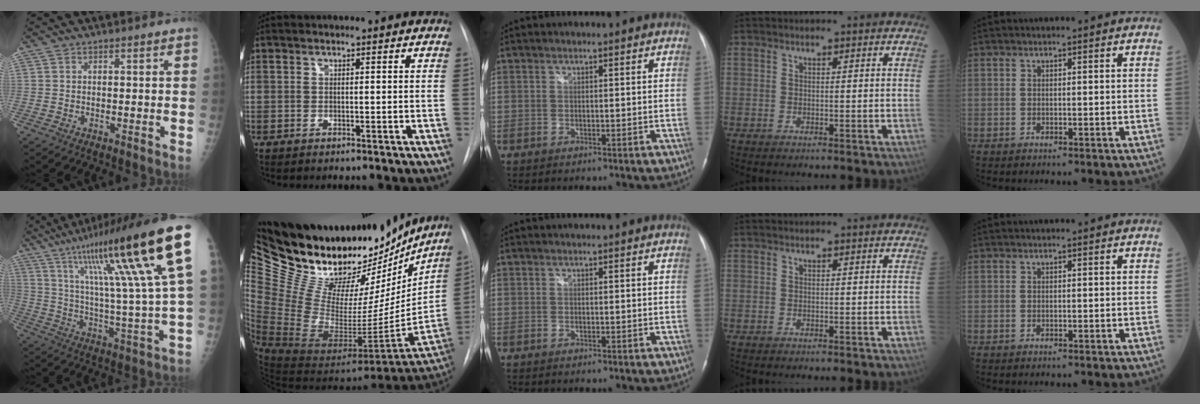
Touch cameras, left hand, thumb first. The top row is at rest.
{"thumb": {"total": 27.8, "force": [13.3, 2.4, 24.3], "torque": [-0.380, -0.027, 0.207]}, "index": {"total": 38.5, "force": [32.3, 14.9, 14.6], "torque": [-0.283, -0.035, 0.486]}}